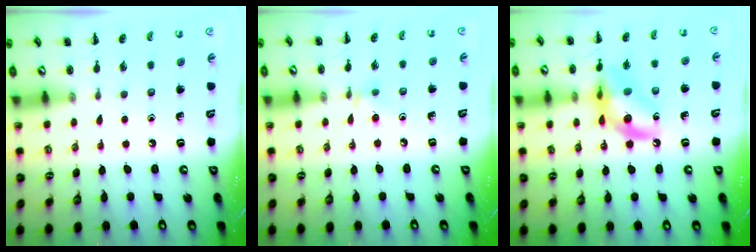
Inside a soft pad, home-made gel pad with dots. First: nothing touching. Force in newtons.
{"total": 4.2, "press": 4.0, "slide": 1.2}
{"total": 12.2, "press": 11.9, "slide": 2.7}